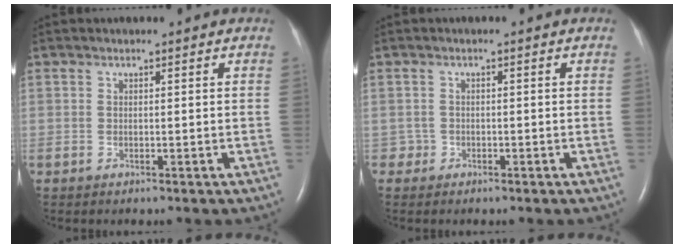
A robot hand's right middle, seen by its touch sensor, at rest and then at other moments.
{"total": 1.1, "force": [-0.5, 0.9, -0.4], "torque": [0.006, 0.008, -0.012]}